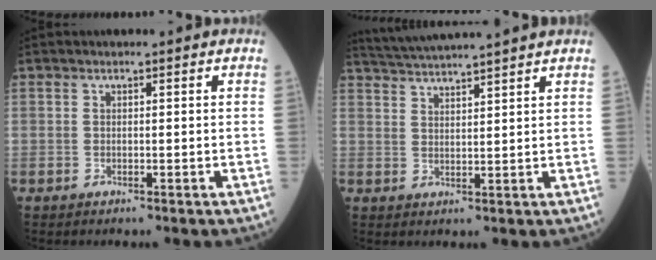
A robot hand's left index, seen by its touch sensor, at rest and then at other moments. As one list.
[{"total": 9.8, "force": [9.1, -1.5, 3.4], "torque": [-0.066, 0.023, 0.142]}]